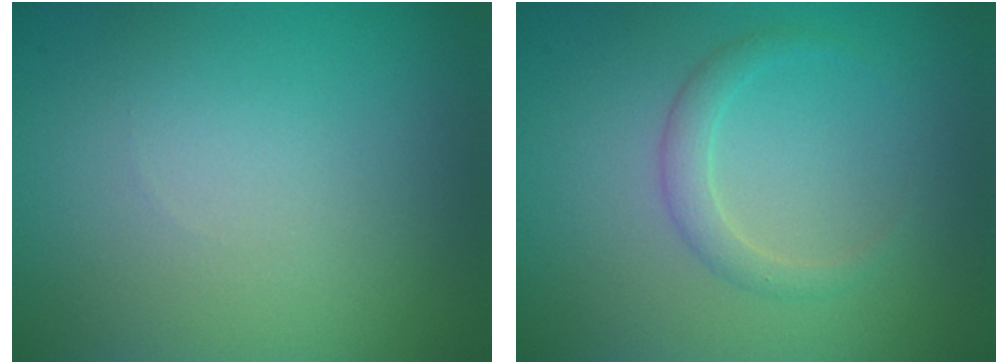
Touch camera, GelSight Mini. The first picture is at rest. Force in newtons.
{"total": 1.7, "press": 1.7, "slide": 0.1}